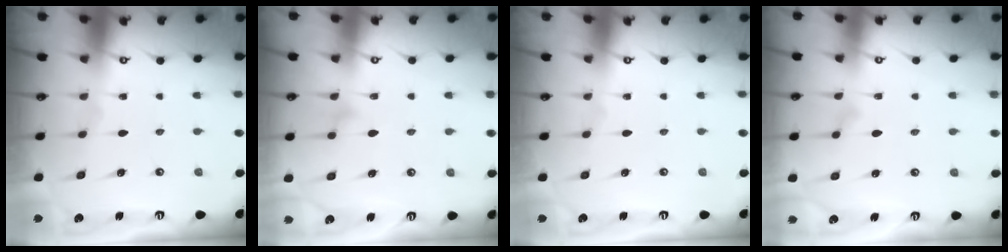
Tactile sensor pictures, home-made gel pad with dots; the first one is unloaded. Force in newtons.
{"total": 7.9, "press": 7.9, "slide": 0.4}
{"total": 0.0}
{"total": 6.7, "press": 6.7, "slide": 0.5}